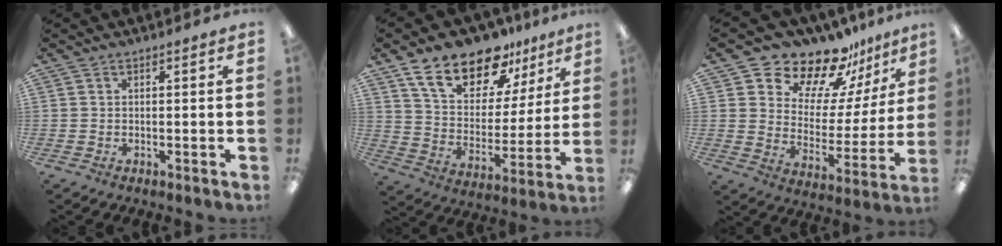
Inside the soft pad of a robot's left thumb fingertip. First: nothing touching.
{"total": 17.4, "force": [12.8, 8.4, 8.1], "torque": [-0.152, -0.073, 0.231]}
{"total": 14.5, "force": [12.9, 6.0, 2.7], "torque": [-0.057, -0.119, 0.232]}